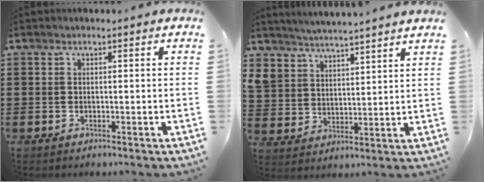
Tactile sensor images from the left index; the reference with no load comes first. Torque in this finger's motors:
{"motor_torque": [1.09, -1.05, 0.93, 0.21]}